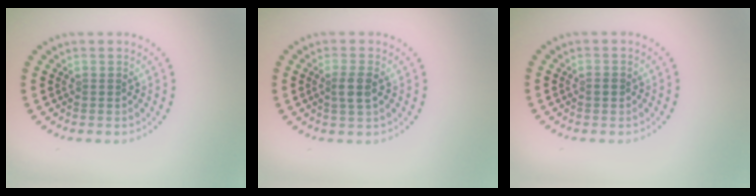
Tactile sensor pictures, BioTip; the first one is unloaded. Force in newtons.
{"total": 1.9, "press": 1.7, "slide": 0.9}
{"total": 0.9, "press": 0.9, "slide": 0.0}